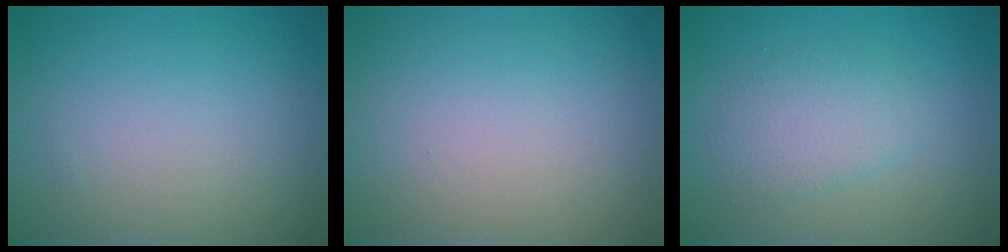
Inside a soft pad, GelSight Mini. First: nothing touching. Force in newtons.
{"total": 0.0}
{"total": 2.7, "press": 2.7, "slide": 0.1}